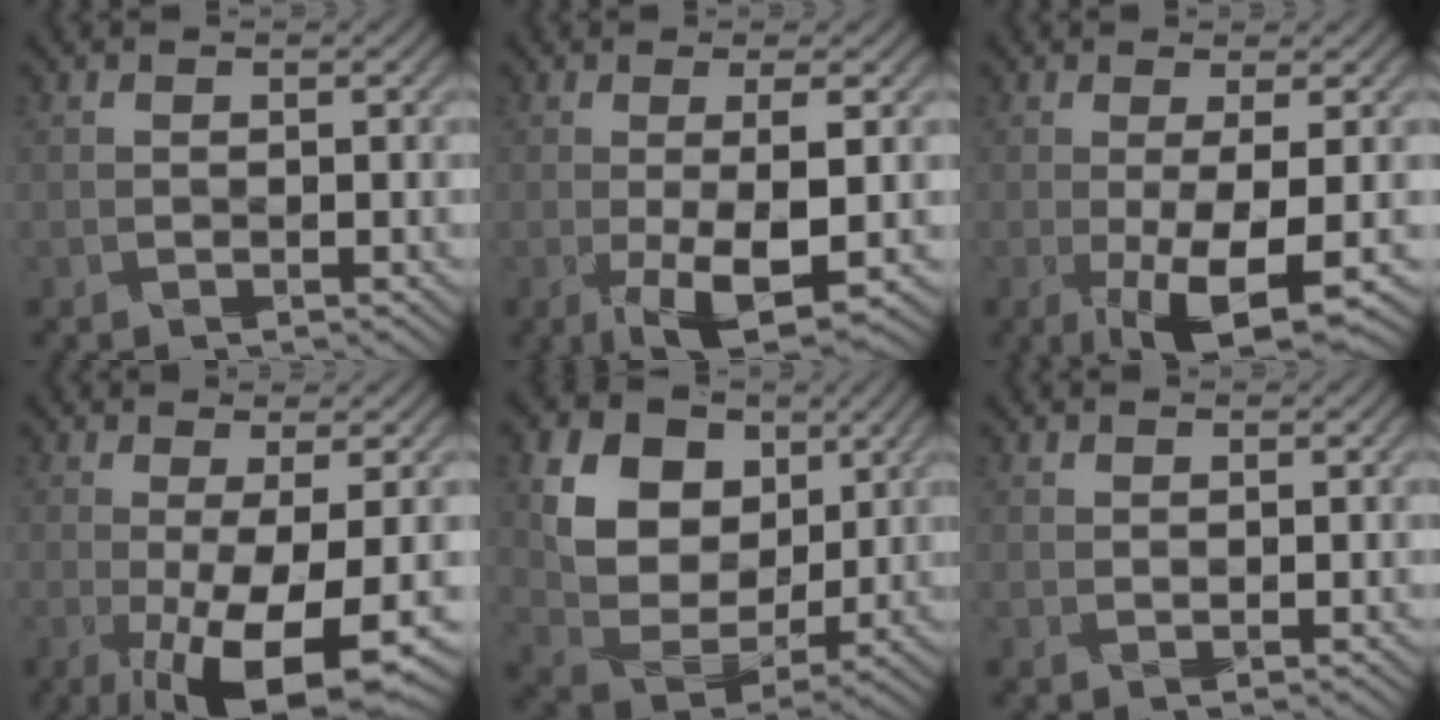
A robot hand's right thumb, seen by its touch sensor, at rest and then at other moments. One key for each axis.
{"total": 7.3, "fx": -1.4, "fy": 1.7, "fz": 7.0, "tx": -0.118, "ty": -0.005, "tz": -0.020}
{"total": 7.7, "fx": -1.7, "fy": 1.9, "fz": 7.3, "tx": -0.122, "ty": -0.008, "tz": -0.023}
{"total": 10.3, "fx": -2.6, "fy": 2.8, "fz": 9.6, "tx": -0.164, "ty": -0.014, "tz": -0.028}
{"total": 11.4, "fx": 4.3, "fy": 8.3, "fz": 6.5, "tx": -0.148, "ty": -0.004, "tz": 0.074}
{"total": 0.9, "fx": 0.8, "fy": 0.3, "fz": 0.4, "tx": -0.013, "ty": -0.003, "tz": 0.017}